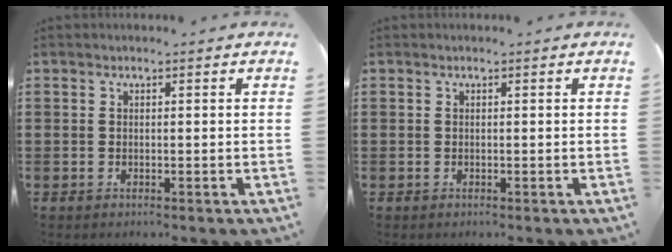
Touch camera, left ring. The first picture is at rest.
{"total": 0.0}